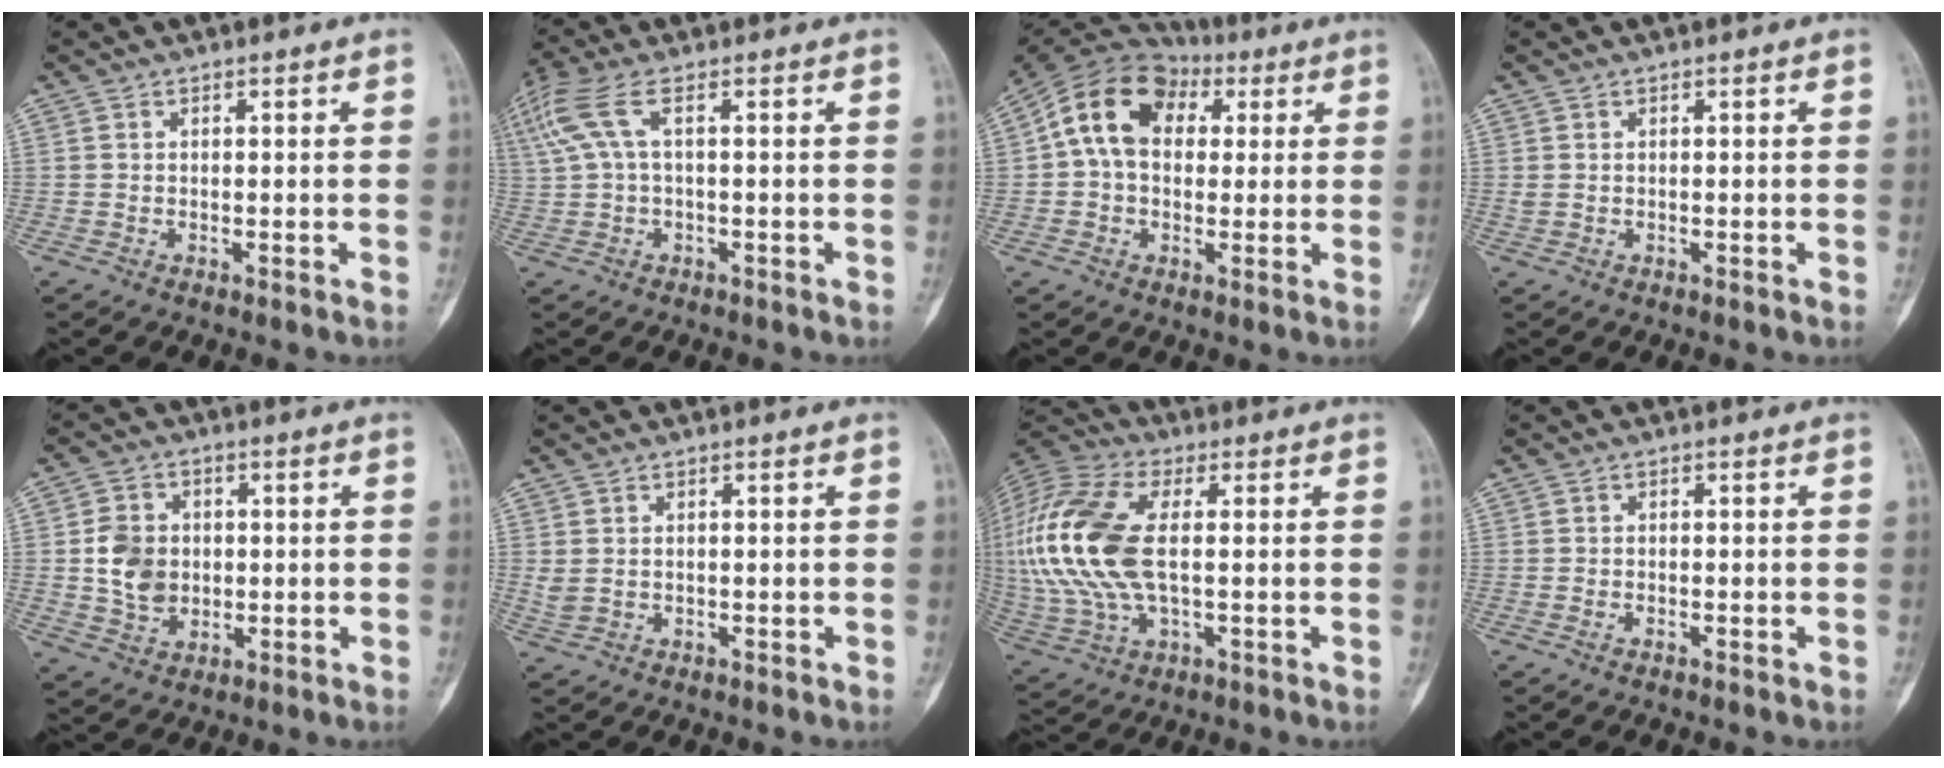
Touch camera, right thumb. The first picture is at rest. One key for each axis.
{"total": 6.9, "fx": 1.9, "fy": 1.9, "fz": 6.3, "tx": -0.191, "ty": 0.029, "tz": 0.042}
{"total": 14.2, "fx": 3.1, "fy": 10.3, "fz": 9.3, "tx": -0.145, "ty": 0.032, "tz": 0.043}
{"total": 0.6, "fx": 0.1, "fy": 0.4, "fz": 0.5, "tx": -0.013, "ty": 0.001, "tz": 0.007}
{"total": 8.3, "fx": 0.1, "fy": 6.7, "fz": 4.8, "tx": -0.063, "ty": -0.003, "tz": 0.006}
{"total": 1.8, "fx": 0.2, "fy": 1.3, "fz": 1.2, "tx": -0.029, "ty": 0.001, "tz": 0.010}
{"total": 21.2, "fx": 1.2, "fy": 10.9, "fz": 18.1, "tx": -0.420, "ty": 0.003, "tz": 0.021}
{"total": 0.6, "fx": -0.3, "fy": 0.3, "fz": 0.4, "tx": -0.011, "ty": 0.004, "tz": -0.005}